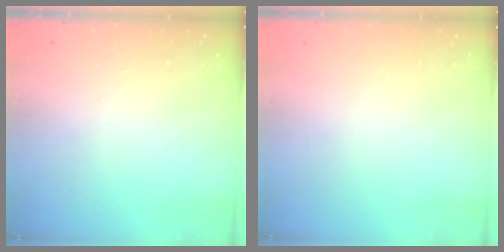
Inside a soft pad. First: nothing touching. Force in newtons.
{"total": 0.0}